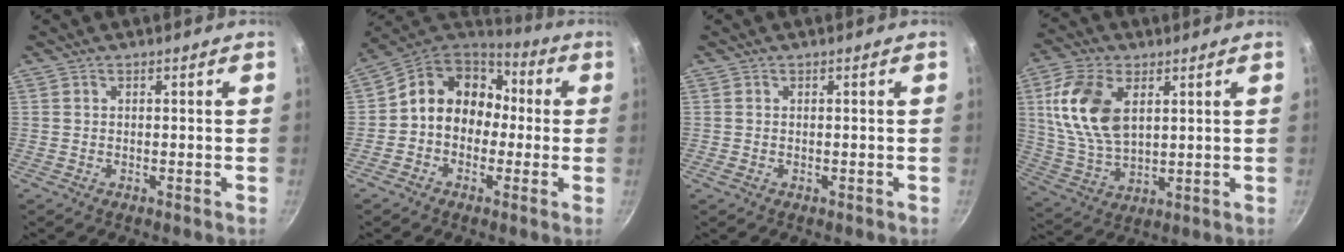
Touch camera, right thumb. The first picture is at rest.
{"total": 12.7, "force": [0.0, 10.9, 6.5], "torque": [-0.062, 0.040, -0.022]}
{"total": 0.5, "force": [-0.2, 0.3, 0.4], "torque": [-0.004, 0.000, -0.004]}
{"total": 14.5, "force": [4.1, 8.5, 11.0], "torque": [-0.206, -0.011, 0.084]}